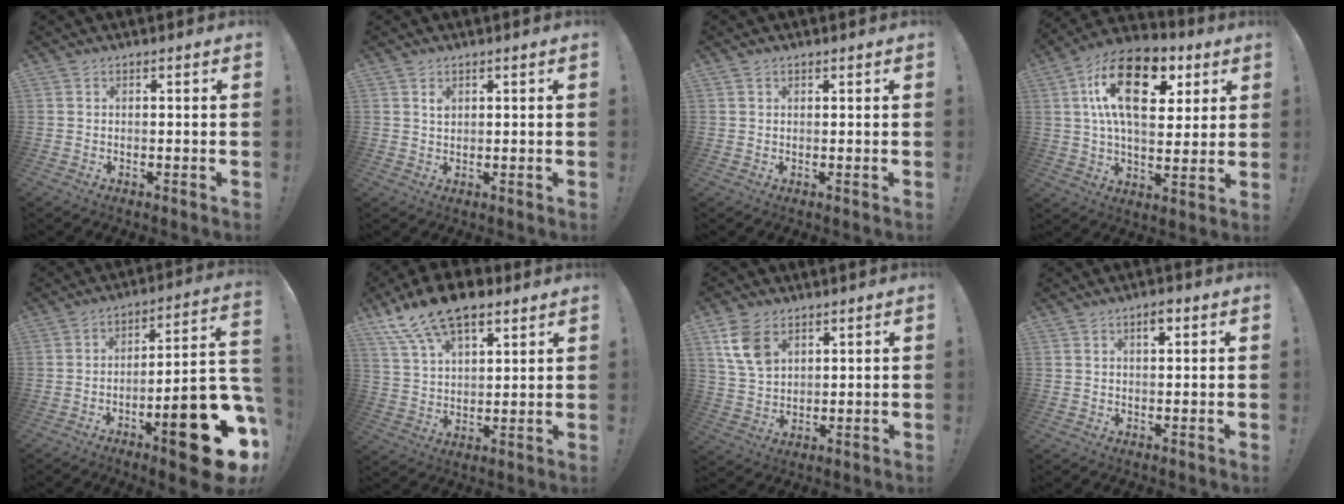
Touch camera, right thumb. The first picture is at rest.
{"total": 1.7, "force": [1.0, 1.1, 0.8], "torque": [0.001, -0.007, 0.015]}
{"total": 0.6, "force": [0.5, 0.3, 0.2], "torque": [0.004, -0.003, 0.009]}
{"total": 21.5, "force": [7.7, 11.8, 16.4], "torque": [-0.274, -0.030, 0.126]}
{"total": 22.6, "force": [-10.2, 6.0, 19.3], "torque": [-0.243, 0.056, -0.154]}
{"total": 14.7, "force": [10.0, 7.0, 8.1], "torque": [-0.157, -0.059, 0.184]}
{"total": 10.2, "force": [5.3, 6.6, 5.7], "torque": [-0.112, -0.011, 0.105]}
{"total": 2.9, "force": [1.4, 1.2, 2.2], "torque": [-0.027, -0.002, 0.018]}